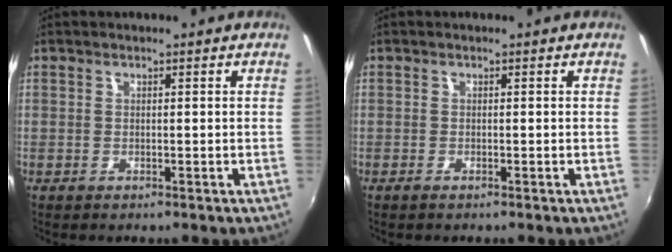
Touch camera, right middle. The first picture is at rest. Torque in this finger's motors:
{"motor_torque": [-0.19, 0.09, 0.02, -0.01]}